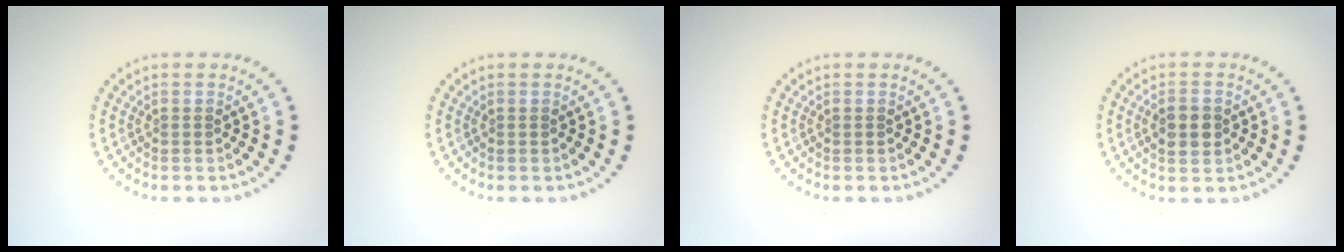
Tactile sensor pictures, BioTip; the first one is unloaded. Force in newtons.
{"total": 0.0}
{"total": 0.0}
{"total": 2.6, "press": 2.6, "slide": 0.1}